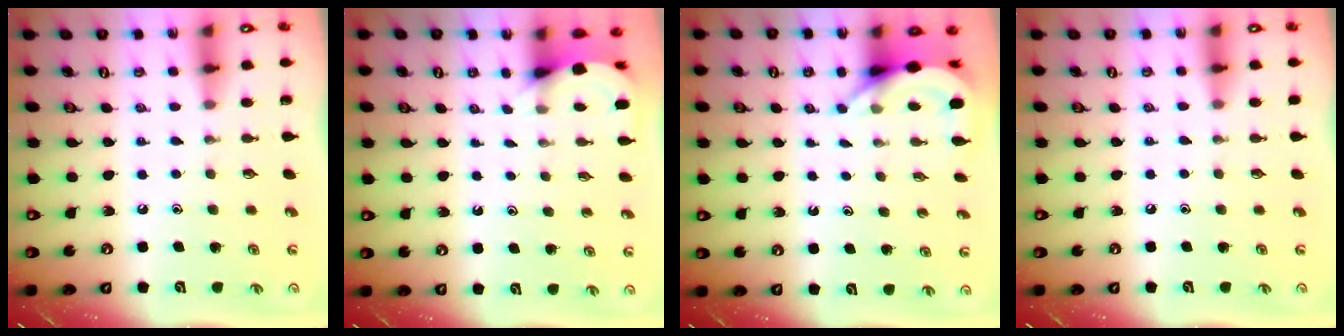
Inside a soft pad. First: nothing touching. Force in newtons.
{"total": 4.4, "press": 4.4, "slide": 0.4}
{"total": 5.5, "press": 5.5, "slide": 0.3}
{"total": 2.8, "press": 2.8, "slide": 0.5}